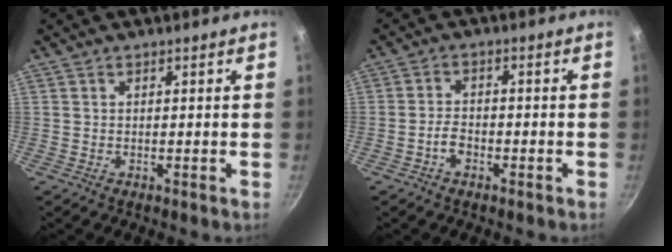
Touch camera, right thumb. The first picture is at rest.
{"total": 3.2, "force": [-1.8, 1.9, 1.9], "torque": [-0.029, 0.021, -0.033]}